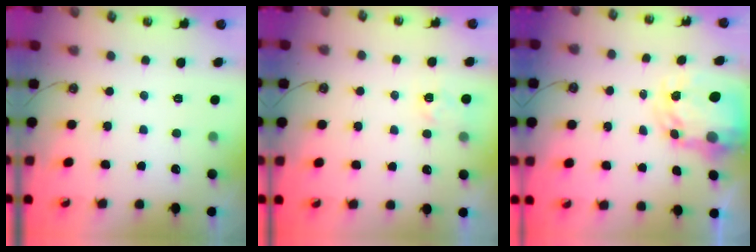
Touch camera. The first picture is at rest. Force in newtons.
{"total": 3.5, "press": 3.5, "slide": 0.3}
{"total": 6.0, "press": 5.9, "slide": 0.5}